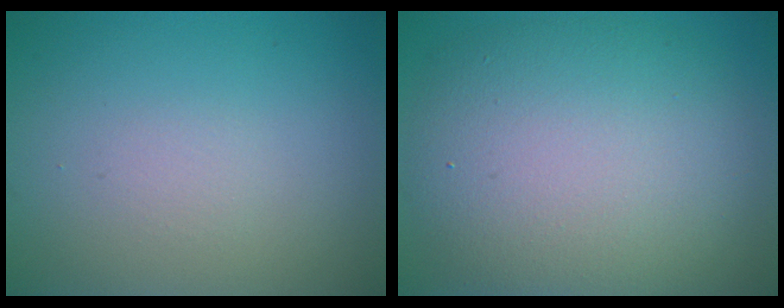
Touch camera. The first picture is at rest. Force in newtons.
{"total": 10.5, "press": 10.5, "slide": 0.8}